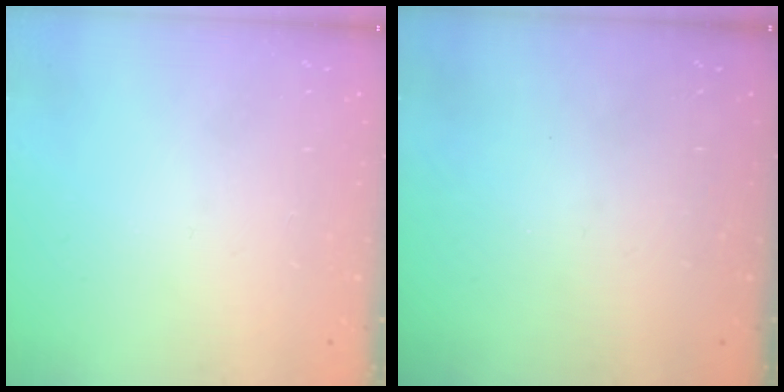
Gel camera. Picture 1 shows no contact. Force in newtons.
{"total": 0.0}